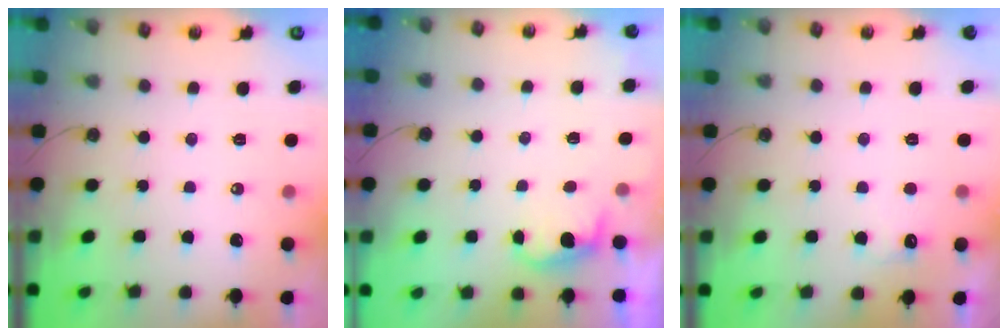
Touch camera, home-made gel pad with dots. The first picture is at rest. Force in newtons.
{"total": 2.0, "press": 1.8, "slide": 0.8}
{"total": 4.7, "press": 4.5, "slide": 1.1}